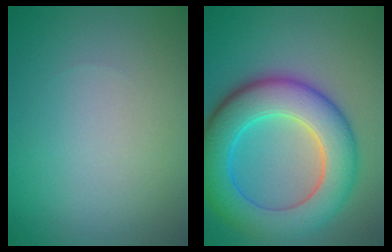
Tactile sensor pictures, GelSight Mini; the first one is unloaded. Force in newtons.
{"total": 9.5, "press": 9.5, "slide": 0.6}